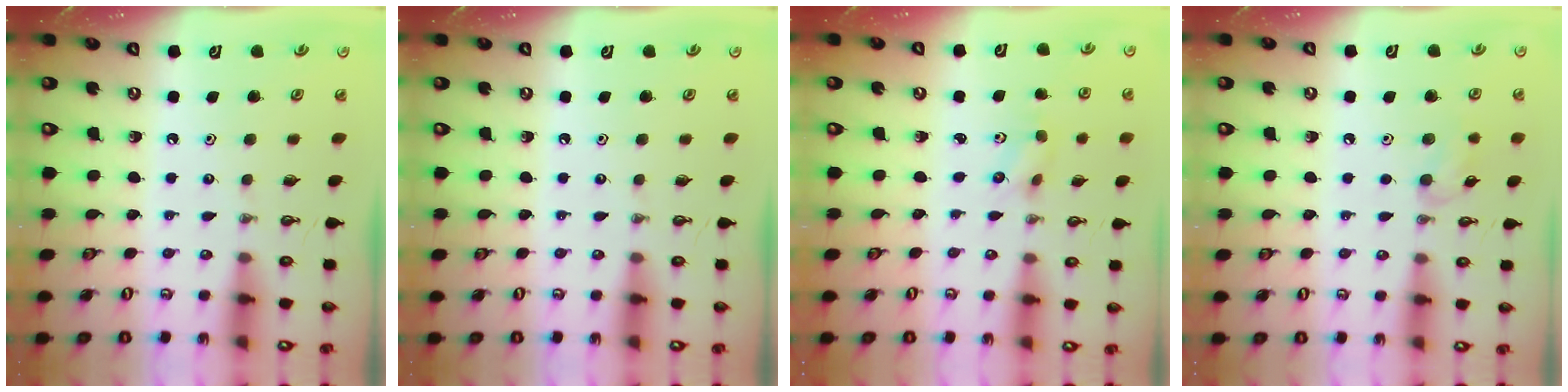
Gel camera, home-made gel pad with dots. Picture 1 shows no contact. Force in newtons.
{"total": 0.0}
{"total": 2.3, "press": 2.0, "slide": 1.1}
{"total": 9.6, "press": 9.1, "slide": 3.3}